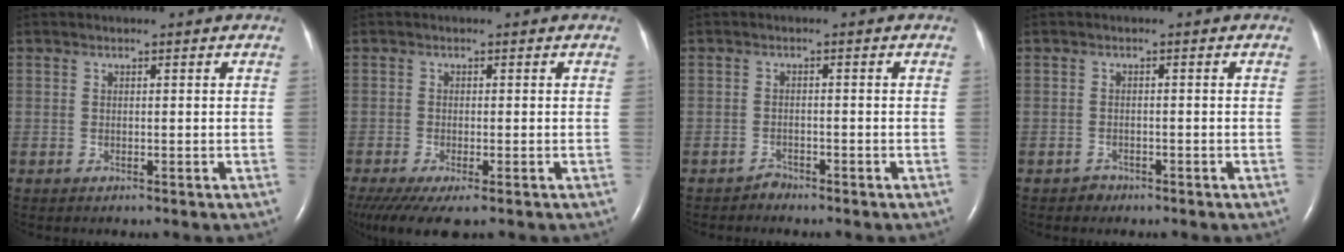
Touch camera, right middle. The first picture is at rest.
{"total": 7.3, "force": [-5.1, 1.5, 5.0], "torque": [-0.084, -0.020, -0.087]}
{"total": 1.2, "force": [-1.1, 0.3, -0.3], "torque": [0.007, -0.002, -0.022]}
{"total": 1.2, "force": [-0.9, 0.7, -0.1], "torque": [0.000, 0.002, -0.019]}